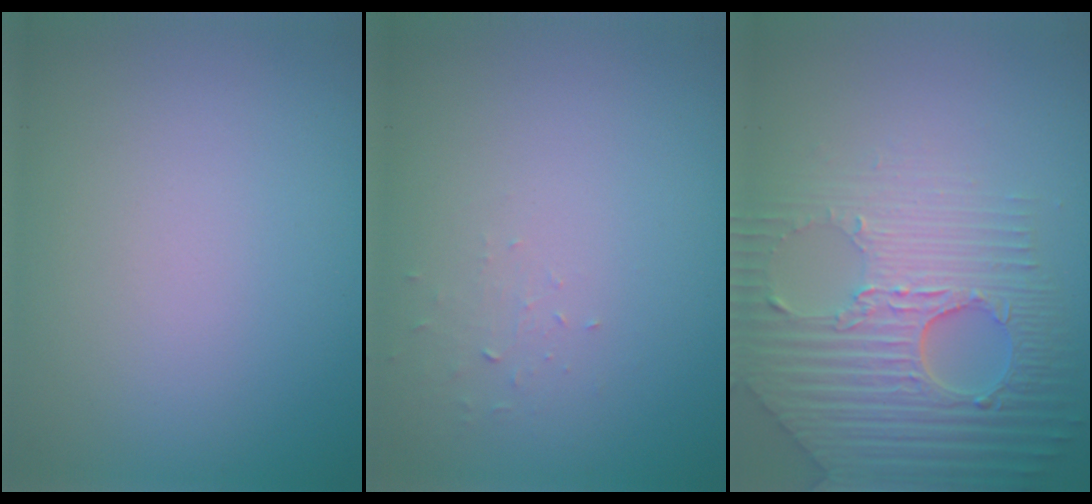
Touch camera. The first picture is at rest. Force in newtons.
{"total": 0.6, "press": 0.3, "slide": 0.6}
{"total": 7.7, "press": 5.5, "slide": 5.4}